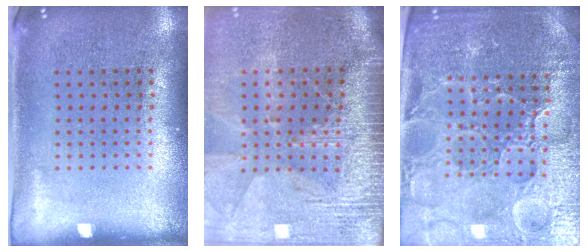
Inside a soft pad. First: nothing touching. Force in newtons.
{"total": 3.8, "press": 3.3, "slide": 1.9}
{"total": 5.0, "press": 4.7, "slide": 1.7}